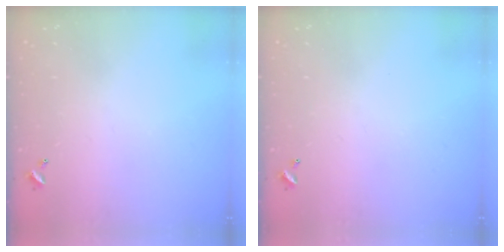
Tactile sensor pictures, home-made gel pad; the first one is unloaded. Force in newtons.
{"total": 0.0}